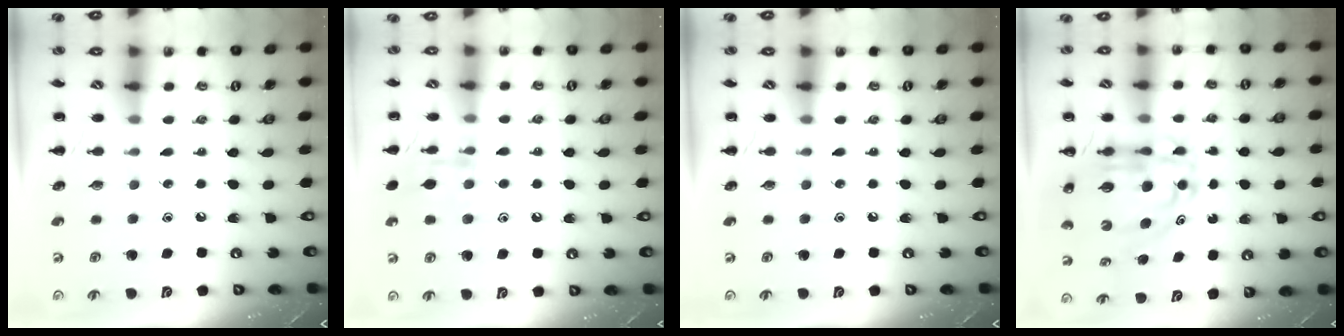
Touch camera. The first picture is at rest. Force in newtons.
{"total": 9.9, "press": 9.8, "slide": 0.7}
{"total": 0.0}
{"total": 10.2, "press": 9.8, "slide": 3.1}